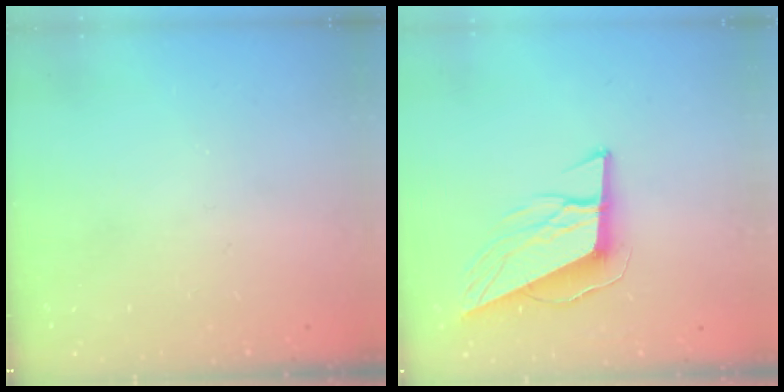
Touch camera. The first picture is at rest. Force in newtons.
{"total": 13.0, "press": 12.6, "slide": 3.2}